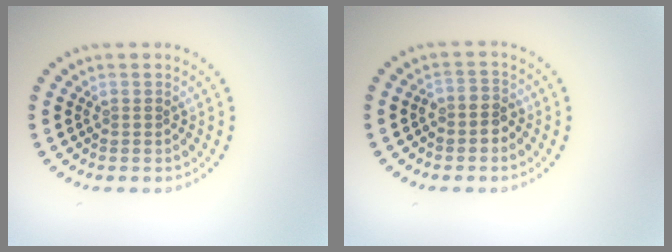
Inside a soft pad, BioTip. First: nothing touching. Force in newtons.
{"total": 2.0, "press": 1.7, "slide": 0.9}